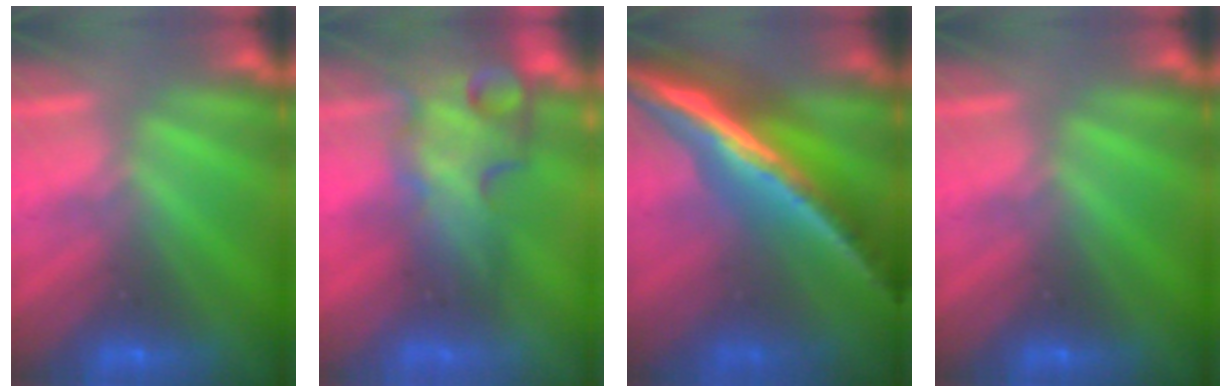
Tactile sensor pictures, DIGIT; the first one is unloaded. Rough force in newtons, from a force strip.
{"total": 7.5}
{"total": 7.1}
{"total": 0.0}